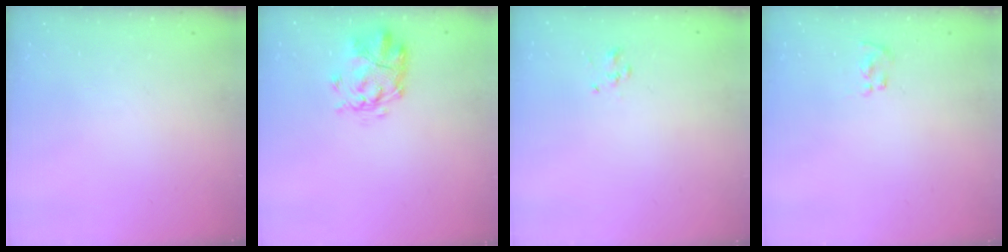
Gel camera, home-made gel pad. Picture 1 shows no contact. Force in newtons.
{"total": 3.8, "press": 3.5, "slide": 1.6}
{"total": 0.9, "press": 0.7, "slide": 0.6}
{"total": 3.0, "press": 2.9, "slide": 0.9}